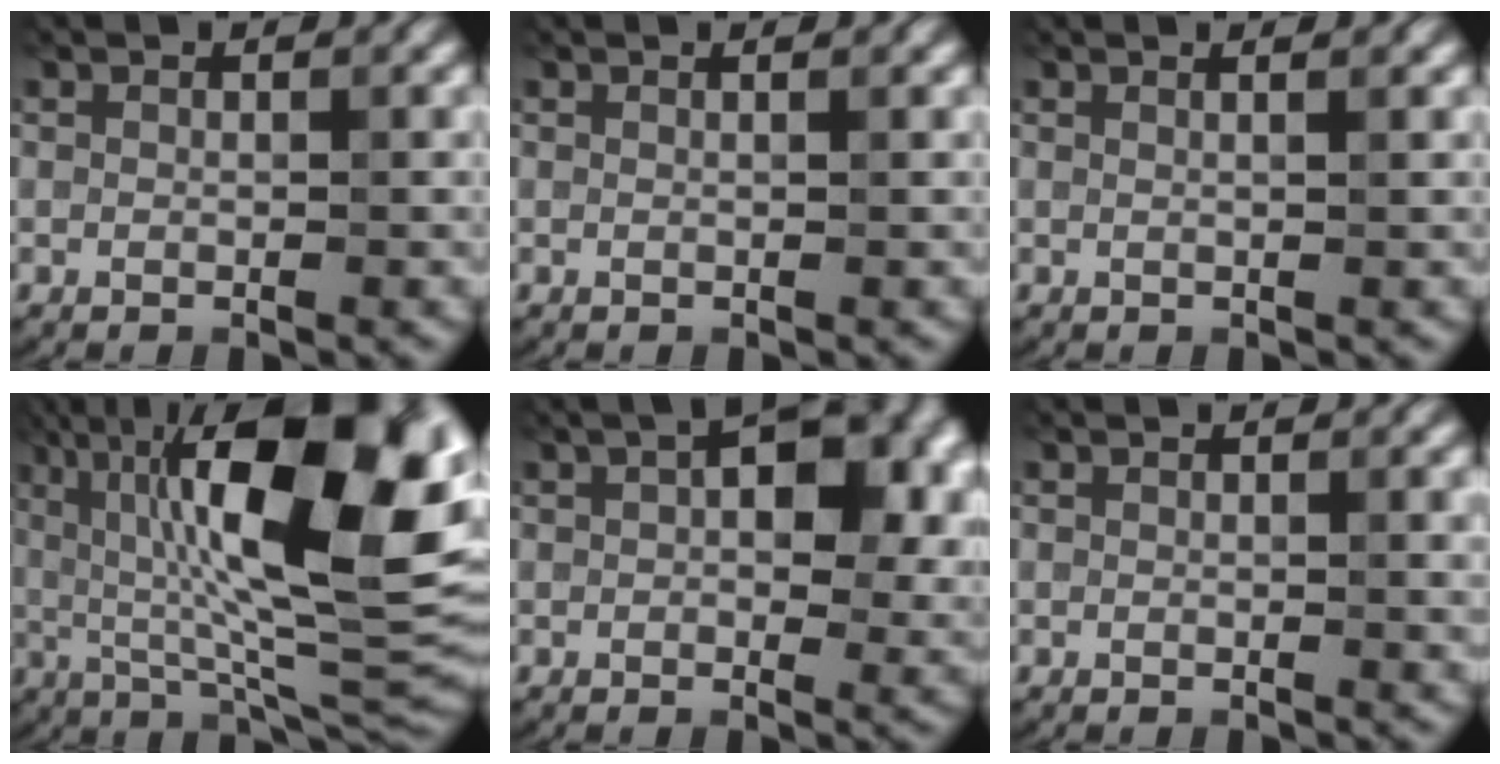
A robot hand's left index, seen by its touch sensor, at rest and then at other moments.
{"total": 1.2, "force": [0.7, 0.5, 0.8], "torque": [-0.005, -0.002, -0.005]}
{"total": 2.5, "force": [1.4, 1.2, 1.8], "torque": [0.001, 0.008, -0.015]}
{"total": 17.9, "force": [4.3, 5.5, 16.4], "torque": [-0.253, 0.013, 0.059]}
{"total": 9.2, "force": [2.7, 4.9, 7.2], "torque": [-0.089, 0.014, 0.029]}
{"total": 1.6, "force": [0.5, 0.5, 1.5], "torque": [-0.018, 0.001, 0.007]}